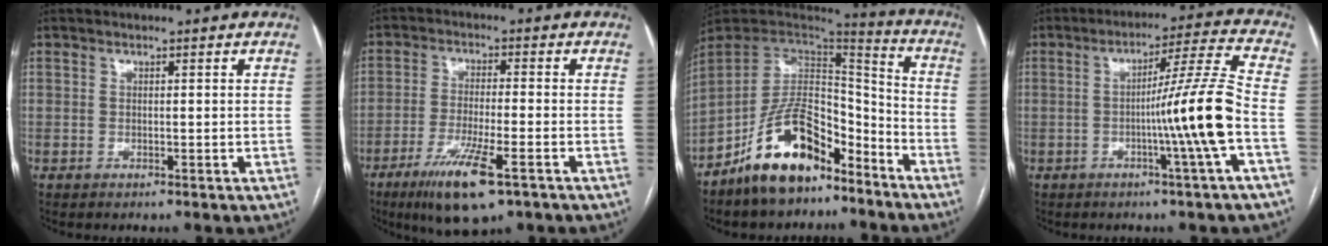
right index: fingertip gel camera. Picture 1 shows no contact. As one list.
[{"total": 10.4, "force": [-5.9, 1.7, 8.4], "torque": [-0.158, -0.024, -0.096]}, {"total": 15.8, "force": [-10.3, 7.2, 9.6], "torque": [-0.172, 0.026, -0.185]}, {"total": 11.1, "force": [-2.7, -2.5, 10.4], "torque": [-0.161, 0.003, -0.046]}]